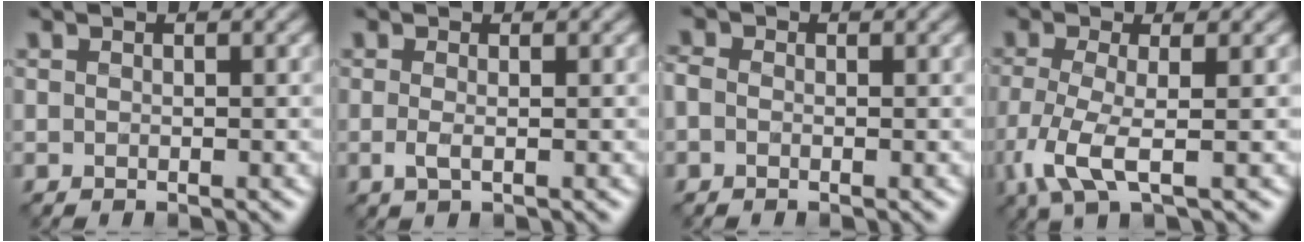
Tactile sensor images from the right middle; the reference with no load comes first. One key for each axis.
{"total": 1.1, "fx": -0.1, "fy": 0.3, "fz": 1.1, "tx": -0.027, "ty": -0.001, "tz": -0.005}
{"total": 0.9, "fx": -0.4, "fy": 0.7, "fz": 0.4, "tx": -0.010, "ty": 0.005, "tz": -0.011}
{"total": 4.5, "fx": -1.5, "fy": 1.2, "fz": 4.0, "tx": -0.102, "ty": -0.006, "tz": -0.036}